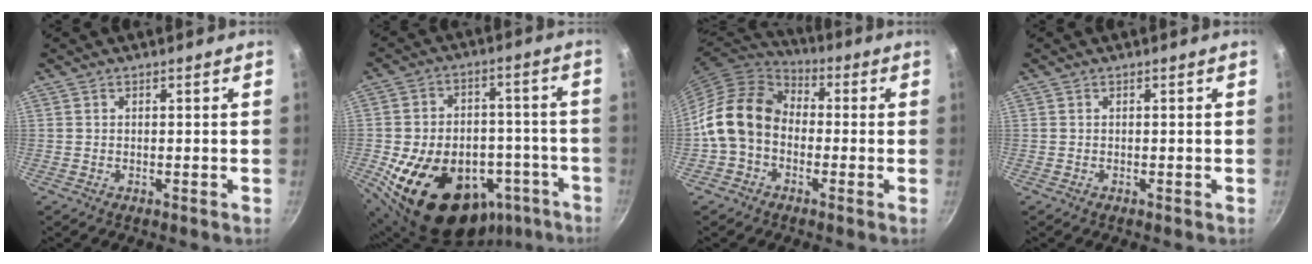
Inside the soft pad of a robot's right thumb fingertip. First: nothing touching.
{"total": 25.2, "force": [-10.2, 17.0, 15.5], "torque": [-0.216, 0.045, -0.127]}
{"total": 13.5, "force": [-1.6, 10.4, 8.4], "torque": [-0.122, 0.039, -0.050]}
{"total": 0.0}